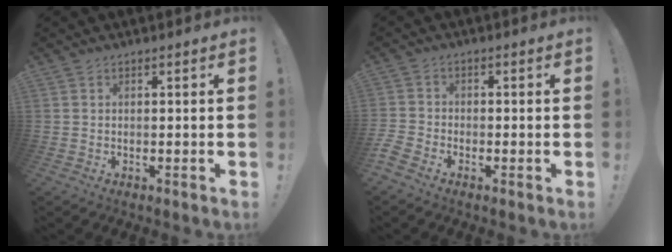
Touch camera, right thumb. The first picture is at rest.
{"total": 3.5, "force": [-2.4, 2.2, 1.3], "torque": [-0.043, 0.000, -0.045]}